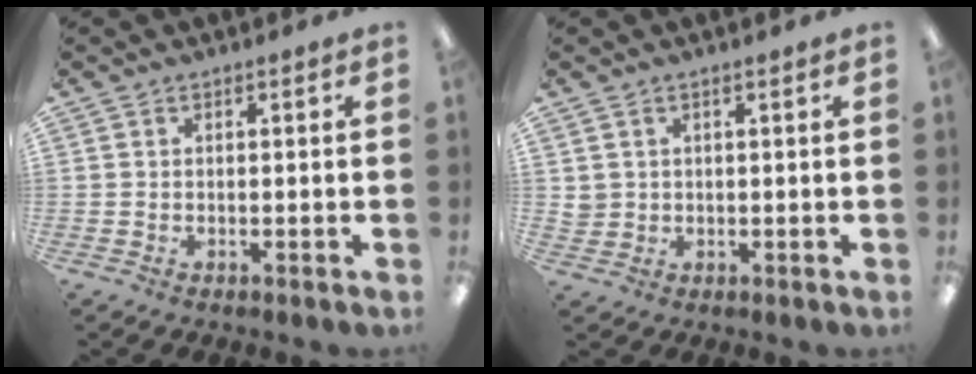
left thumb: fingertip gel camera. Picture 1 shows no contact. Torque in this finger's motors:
{"motor_torque": [-0.16, 0.07, -0.24, -0.25, 0.00]}